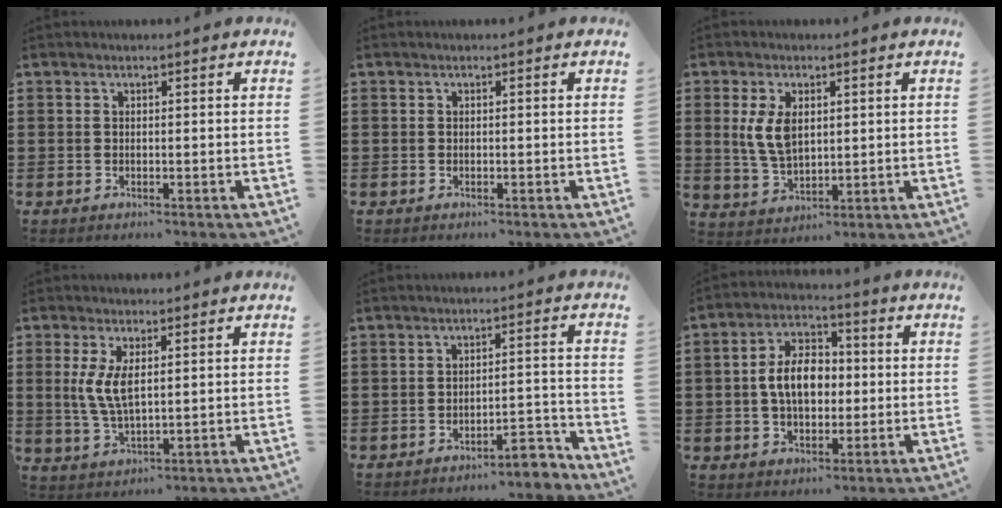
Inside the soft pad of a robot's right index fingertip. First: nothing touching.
{"total": 0.0}
{"total": 6.4, "force": [1.4, 3.6, 5.1], "torque": [-0.123, 0.004, 0.021]}
{"total": 5.8, "force": [1.3, 2.1, 5.2], "torque": [-0.120, -0.001, 0.017]}
{"total": 4.3, "force": [-3.9, 0.5, 1.6], "torque": [-0.029, 0.002, -0.078]}
{"total": 8.3, "force": [-0.1, 5.3, 6.4], "torque": [-0.131, 0.011, -0.009]}